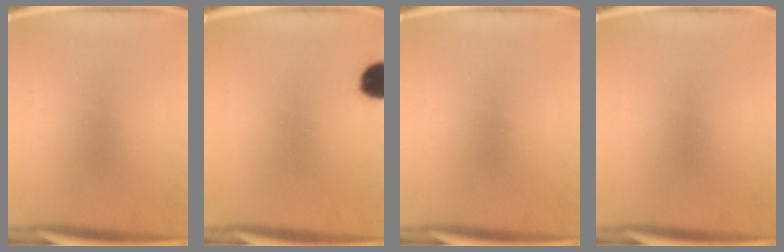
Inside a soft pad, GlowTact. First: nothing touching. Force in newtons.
{"total": 6.7}
{"total": 0.0}
{"total": 0.0}